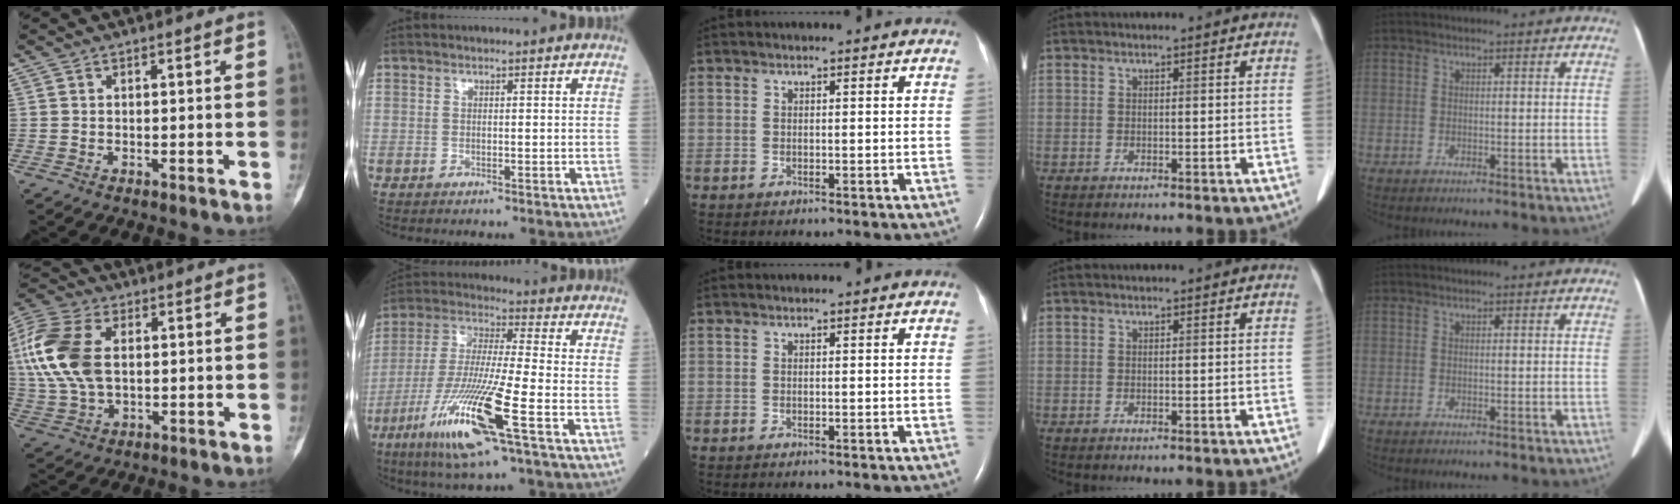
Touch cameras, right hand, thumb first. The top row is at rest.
{"thumb": {"total": 16.9, "force": [2.9, 10.3, 13.1], "torque": [-0.308, 0.008, 0.052]}, "index": {"total": 16.9, "force": [-7.8, 0.5, 15.0], "torque": [-0.323, -0.032, -0.147]}}